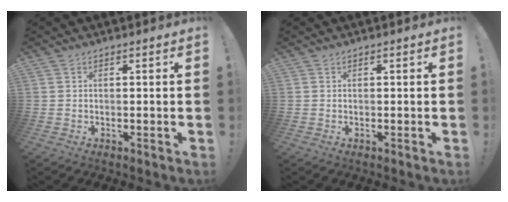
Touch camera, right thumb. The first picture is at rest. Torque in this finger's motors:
{"motor_torque": [-0.09, 0.10, 0.06, -0.06, 0.02]}